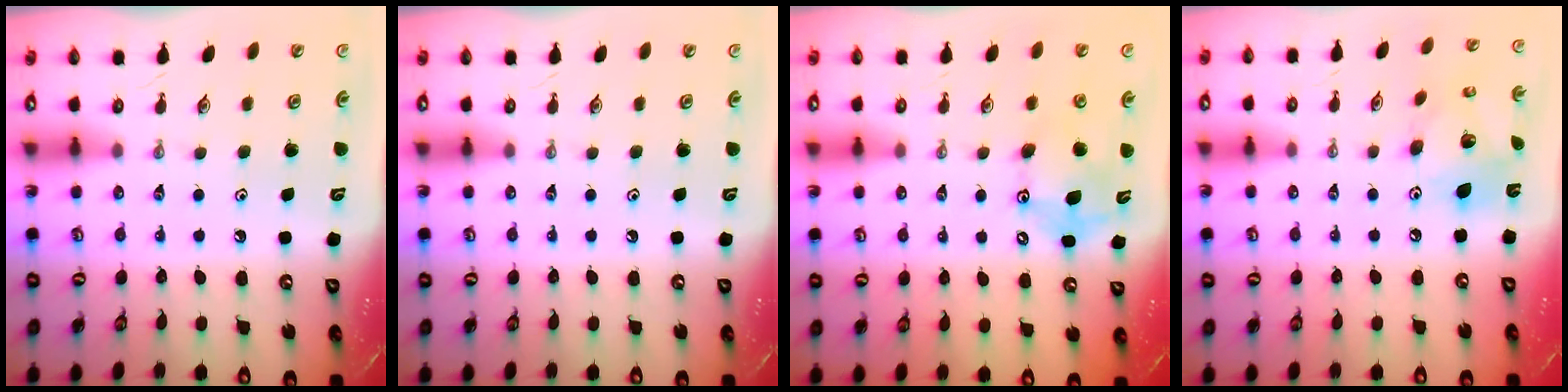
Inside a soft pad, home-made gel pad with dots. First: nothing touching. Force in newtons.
{"total": 0.0}
{"total": 11.6, "press": 11.2, "slide": 2.9}
{"total": 13.4, "press": 13.4, "slide": 1.4}